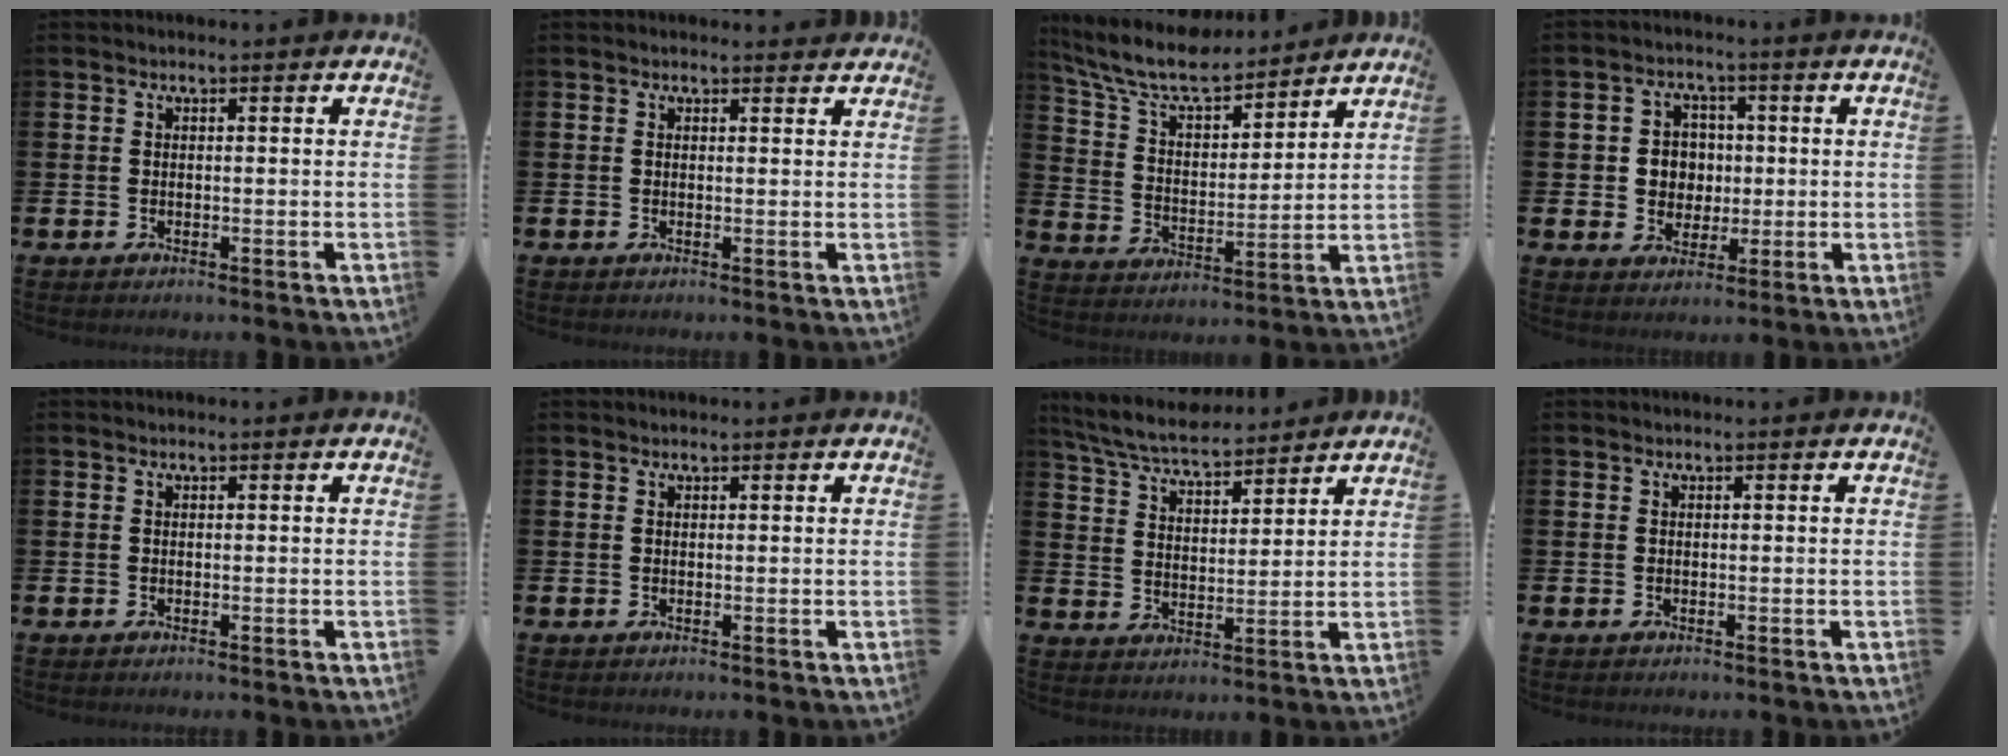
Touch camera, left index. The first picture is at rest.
{"total": 0.7, "force": [0.7, 0.3, 0.1], "torque": [0.006, -0.001, 0.011]}
{"total": 8.9, "force": [8.1, 1.9, 3.2], "torque": [-0.102, -0.046, 0.144]}
{"total": 4.4, "force": [0.7, 4.2, 1.1], "torque": [-0.025, 0.009, 0.005]}
{"total": 0.0}
{"total": 0.0}
{"total": 6.7, "force": [6.4, 1.1, 1.8], "torque": [-0.064, -0.031, 0.115]}
{"total": 0.0}